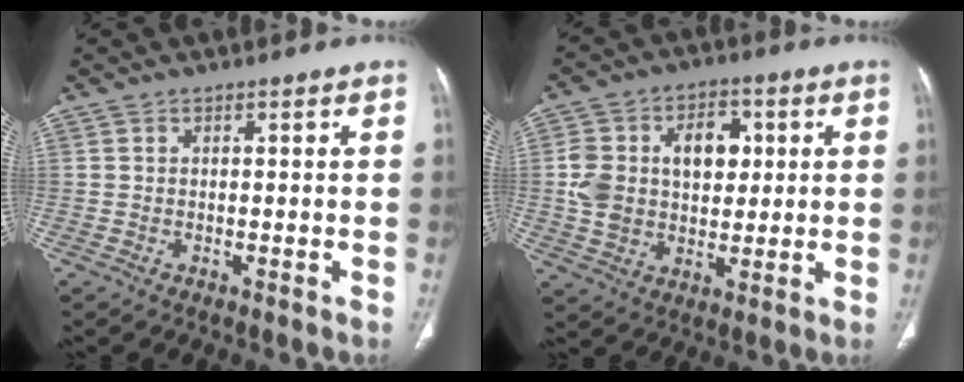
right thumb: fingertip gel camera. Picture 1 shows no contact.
{"total": 14.0, "force": [2.3, 10.0, 9.5], "torque": [-0.133, 0.013, 0.045]}